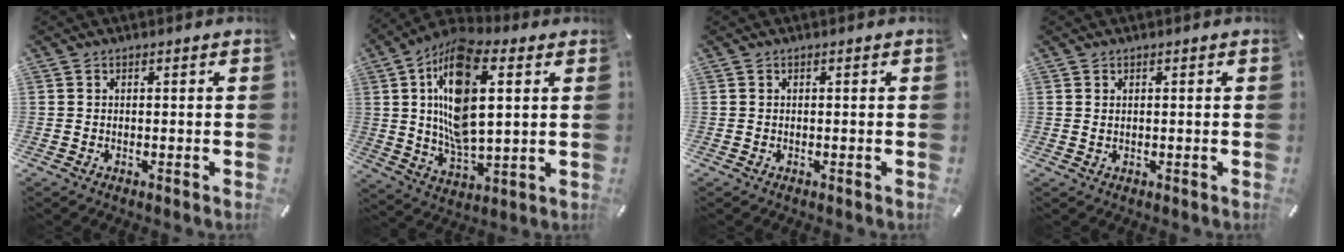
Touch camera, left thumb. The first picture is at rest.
{"total": 17.3, "force": [5.0, 8.4, 14.3], "torque": [-0.296, -0.003, 0.084]}
{"total": 0.0}
{"total": 0.7, "force": [0.2, 0.4, 0.5], "torque": [-0.010, 0.002, 0.004]}